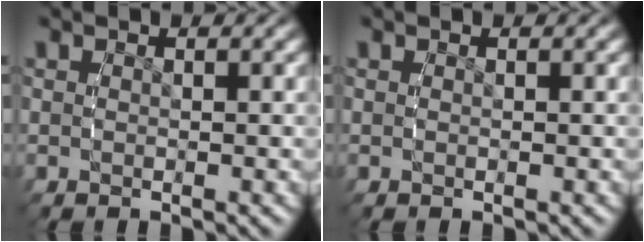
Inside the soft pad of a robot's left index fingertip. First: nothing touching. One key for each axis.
{"total": 0.0}